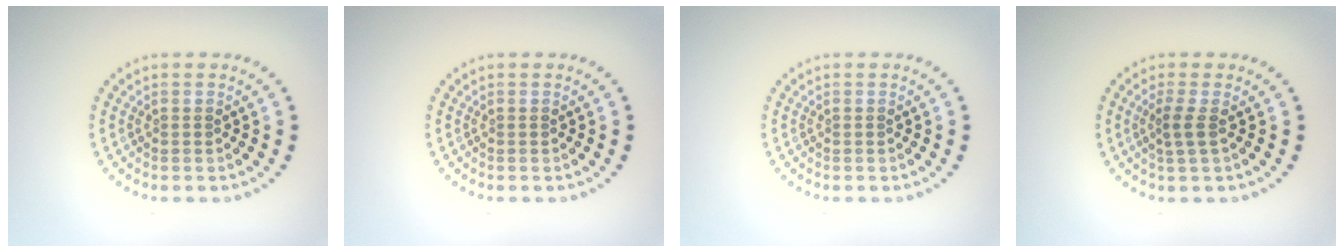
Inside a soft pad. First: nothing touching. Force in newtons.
{"total": 0.0}
{"total": 0.0}
{"total": 1.6, "press": 1.3, "slide": 0.9}